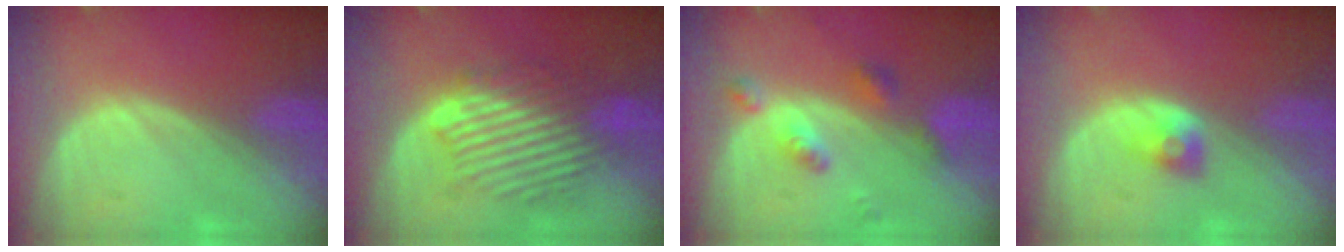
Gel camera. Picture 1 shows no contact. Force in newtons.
{"total": 9.0, "press": 8.8, "slide": 1.8}
{"total": 5.5, "press": 4.8, "slide": 2.8}
{"total": 2.5, "press": 2.3, "slide": 0.9}